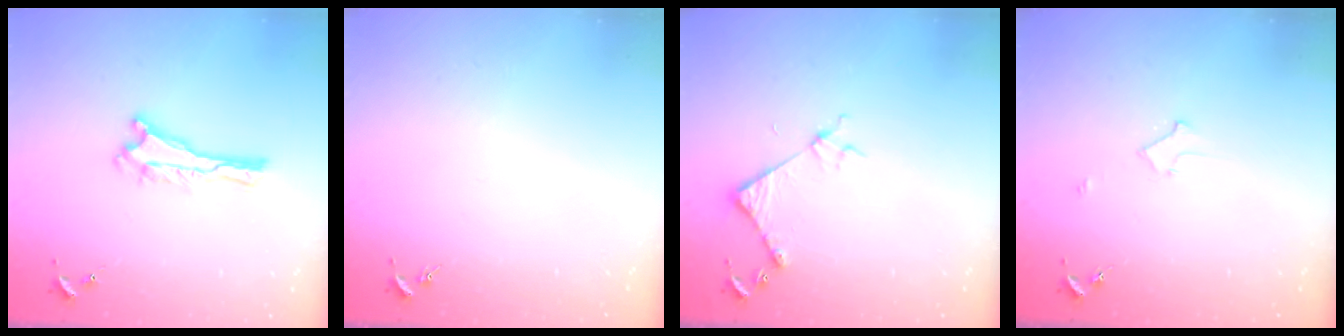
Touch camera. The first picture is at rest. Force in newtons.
{"total": 0.0}
{"total": 4.4, "press": 4.4, "slide": 0.4}
{"total": 2.2, "press": 2.2, "slide": 0.2}